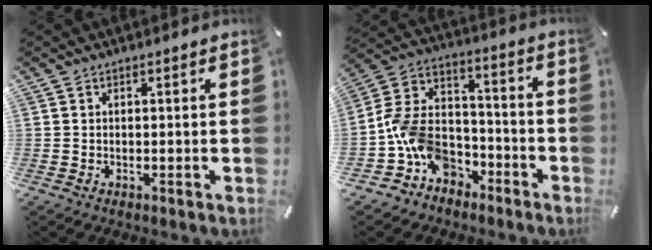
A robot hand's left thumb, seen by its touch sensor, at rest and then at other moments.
{"total": 12.8, "force": [-5.6, 10.0, 5.6], "torque": [-0.143, 0.022, -0.103]}